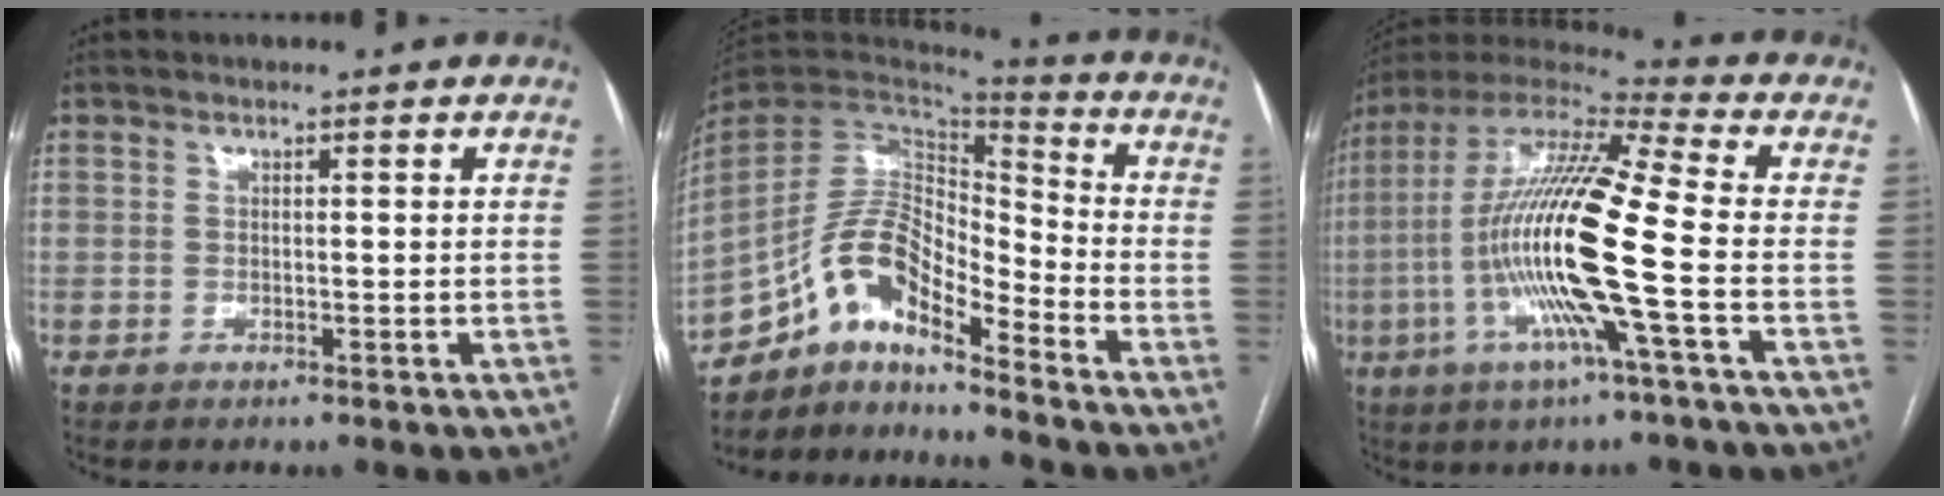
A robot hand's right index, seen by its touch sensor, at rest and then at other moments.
{"total": 12.9, "force": [-9.8, 3.6, 7.6], "torque": [-0.146, 0.036, -0.182]}
{"total": 19.2, "force": [-3.7, 0.3, 18.8], "torque": [-0.373, -0.006, -0.085]}